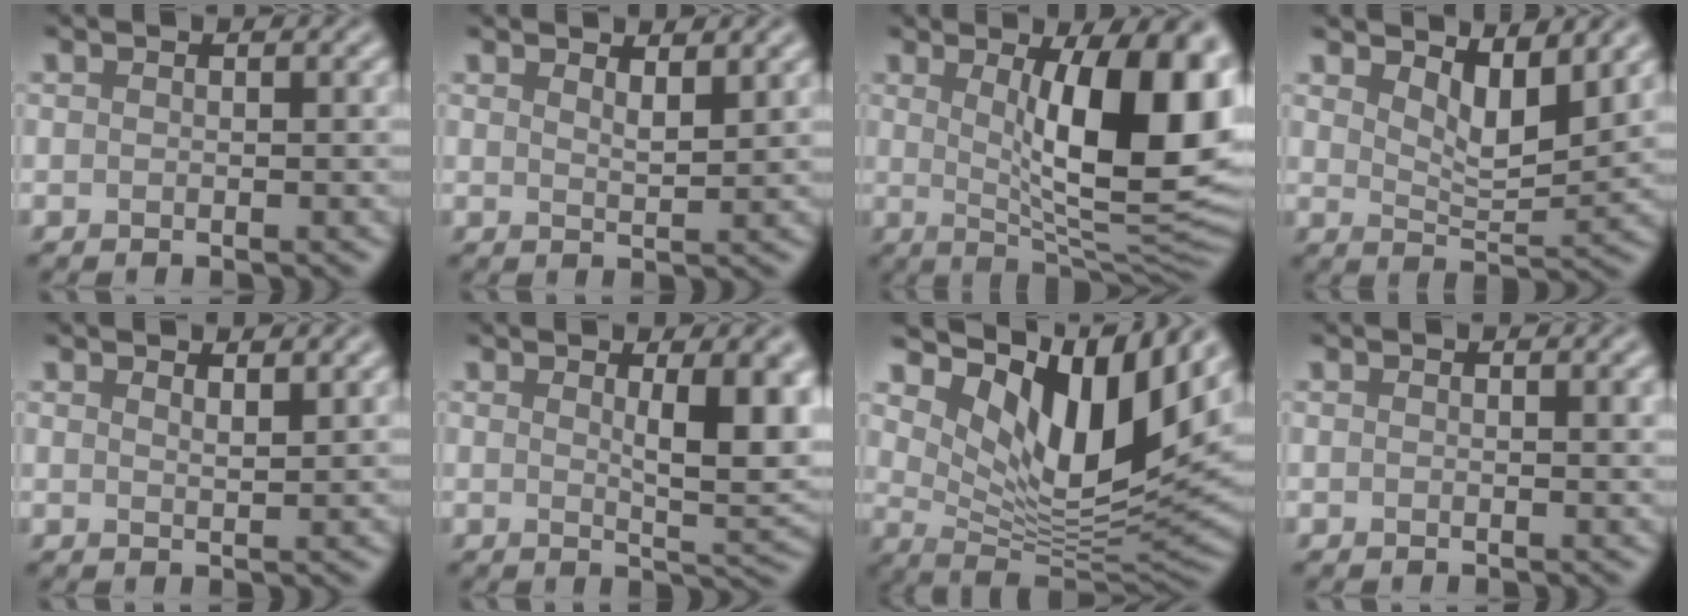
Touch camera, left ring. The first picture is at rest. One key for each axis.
{"total": 1.9, "fx": 1.6, "fy": 0.4, "fz": 1.0, "tx": -0.010, "ty": 0.000, "tz": 0.026}
{"total": 13.5, "fx": 2.3, "fy": 4.2, "fz": 12.6, "tx": -0.145, "ty": -0.007, "tz": 0.034}
{"total": 4.2, "fx": 2.7, "fy": 1.4, "fz": 2.9, "tx": -0.057, "ty": -0.012, "tz": 0.044}
{"total": 1.6, "fx": 1.4, "fy": 0.4, "fz": 0.7, "tx": -0.005, "ty": 0.001, "tz": 0.020}
{"total": 6.7, "fx": 1.8, "fy": 1.9, "fz": 6.2, "tx": -0.081, "ty": -0.010, "tz": 0.034}
{"total": 11.6, "fx": 5.5, "fy": 4.4, "fz": 9.2, "tx": -0.145, "ty": -0.013, "tz": 0.108}
{"total": 0.7, "fx": 0.3, "fy": 0.1, "fz": 0.6, "tx": -0.005, "ty": 0.000, "tz": 0.004}